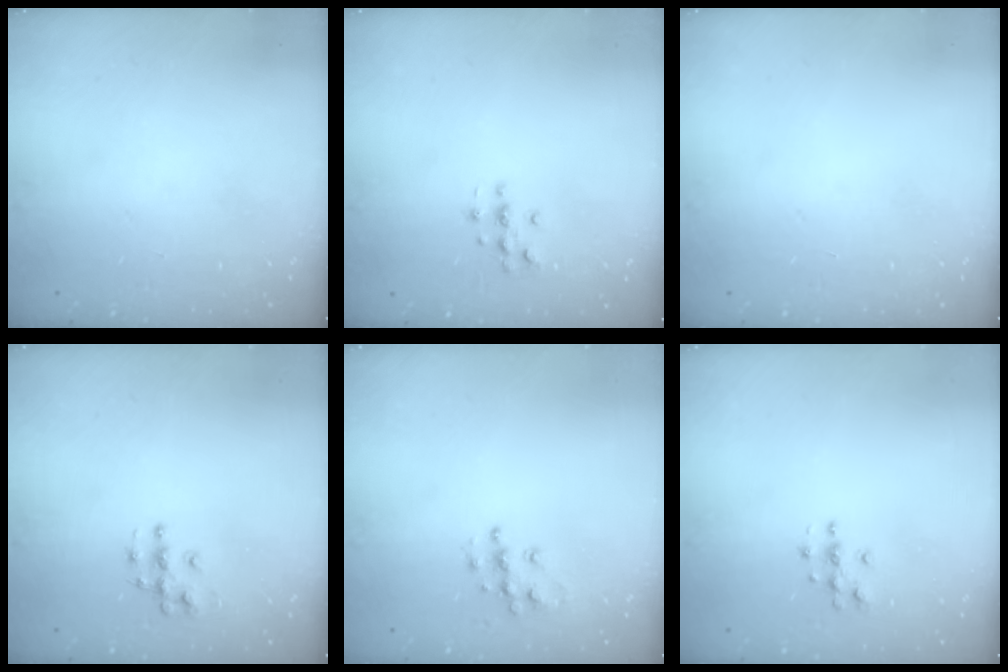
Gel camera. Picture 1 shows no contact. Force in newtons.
{"total": 3.2, "press": 3.2, "slide": 0.3}
{"total": 0.0}
{"total": 4.8, "press": 4.8, "slide": 0.3}
{"total": 8.9, "press": 8.9, "slide": 0.5}
{"total": 3.6, "press": 3.6, "slide": 0.4}